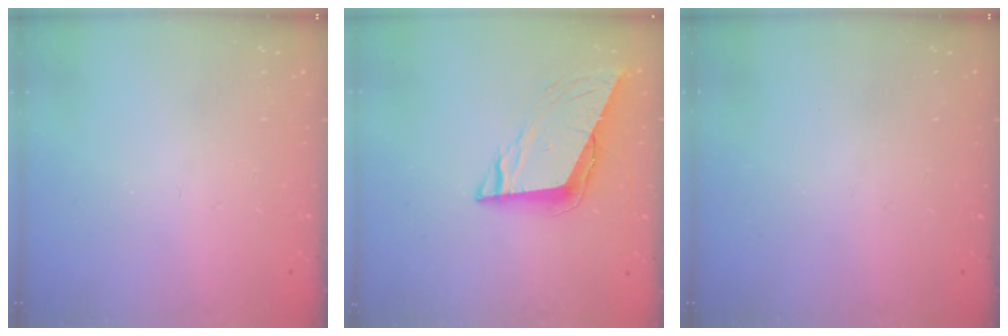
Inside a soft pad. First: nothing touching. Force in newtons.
{"total": 8.3, "press": 8.2, "slide": 0.4}
{"total": 0.0}